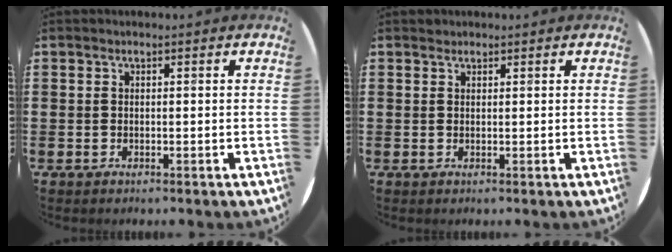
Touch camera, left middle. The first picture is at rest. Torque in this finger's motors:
{"motor_torque": [0.35, -0.28, -0.04, -0.01]}